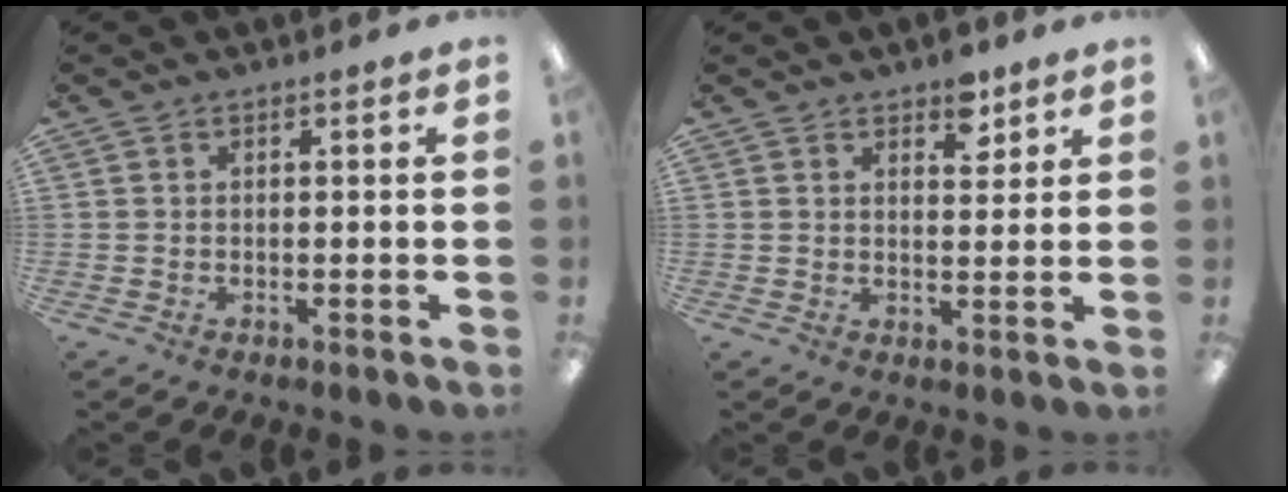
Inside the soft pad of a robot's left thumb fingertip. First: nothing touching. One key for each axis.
{"total": 5.4, "fx": 3.9, "fy": 2.7, "fz": 2.6, "tx": -0.012, "ty": -0.026, "tz": 0.062}